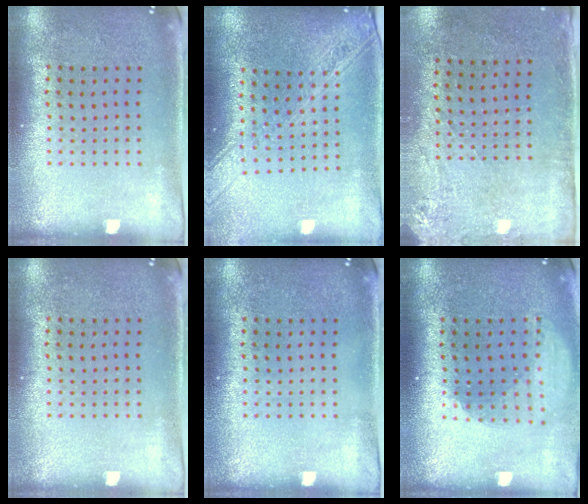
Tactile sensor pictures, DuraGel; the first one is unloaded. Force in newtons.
{"total": 2.2, "press": 1.9, "slide": 1.2}
{"total": 2.8, "press": 2.3, "slide": 1.6}
{"total": 0.0}
{"total": 0.0}
{"total": 1.8, "press": 1.4, "slide": 1.2}